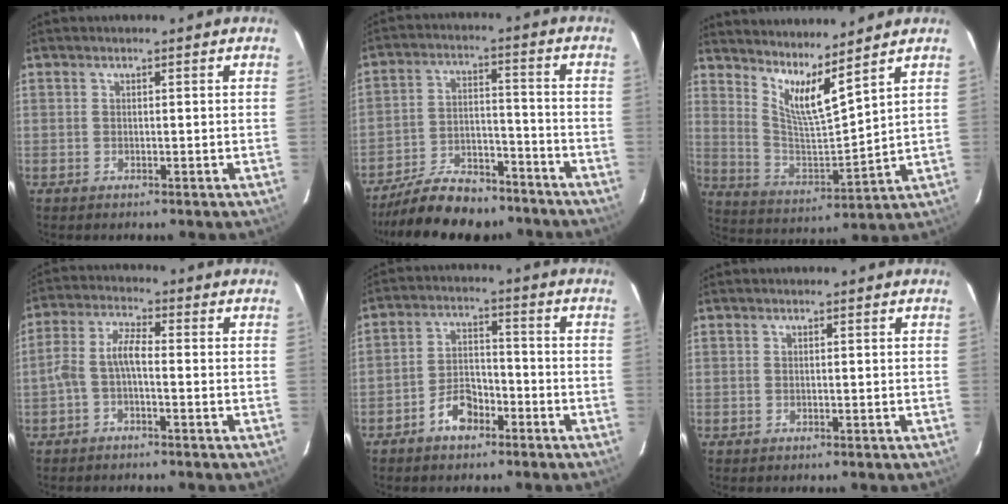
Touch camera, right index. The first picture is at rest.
{"total": 17.1, "force": [-14.3, 6.3, 6.9], "torque": [-0.145, 0.006, -0.213]}
{"total": 10.4, "force": [8.0, 0.6, 6.6], "torque": [-0.113, -0.022, 0.153]}
{"total": 4.8, "force": [-1.7, 1.6, 4.2], "torque": [-0.098, 0.019, -0.035]}
{"total": 6.4, "force": [-4.2, 3.7, 3.2], "torque": [-0.066, 0.022, -0.067]}
{"total": 0.0}